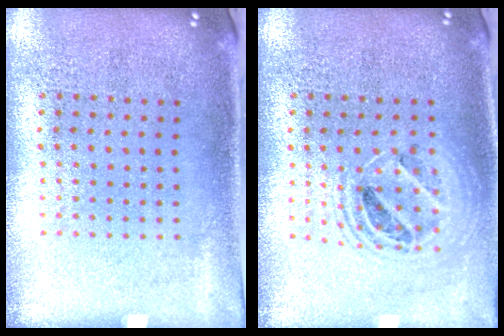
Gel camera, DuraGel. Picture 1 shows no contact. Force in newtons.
{"total": 1.4, "press": 1.2, "slide": 0.7}